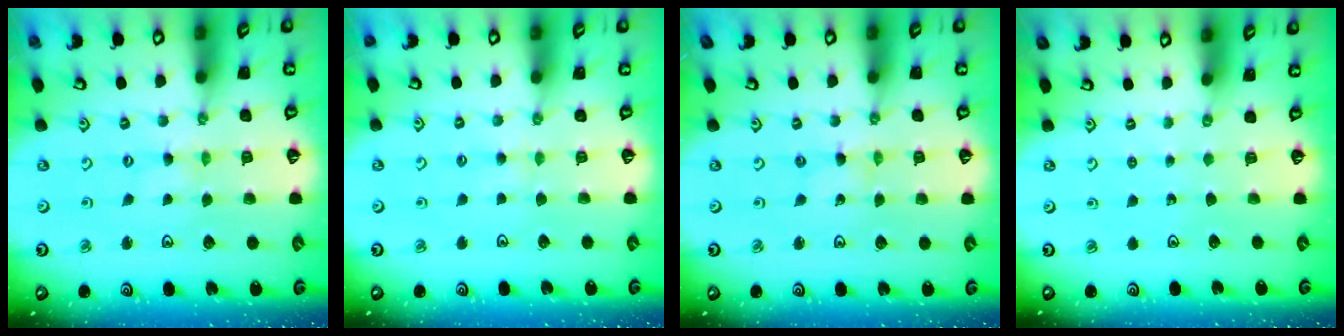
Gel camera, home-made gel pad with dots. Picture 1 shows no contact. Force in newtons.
{"total": 2.2, "press": 2.2, "slide": 0.4}
{"total": 1.6, "press": 1.6, "slide": 0.2}
{"total": 0.0}